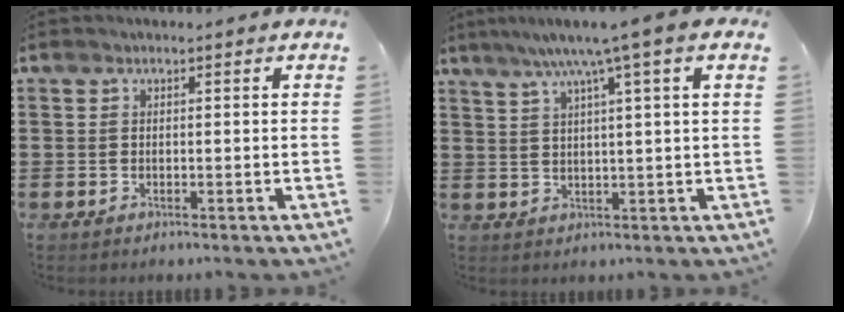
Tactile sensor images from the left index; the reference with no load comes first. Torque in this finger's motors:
{"motor_torque": [2.14, 0.00, 0.89, 0.21]}